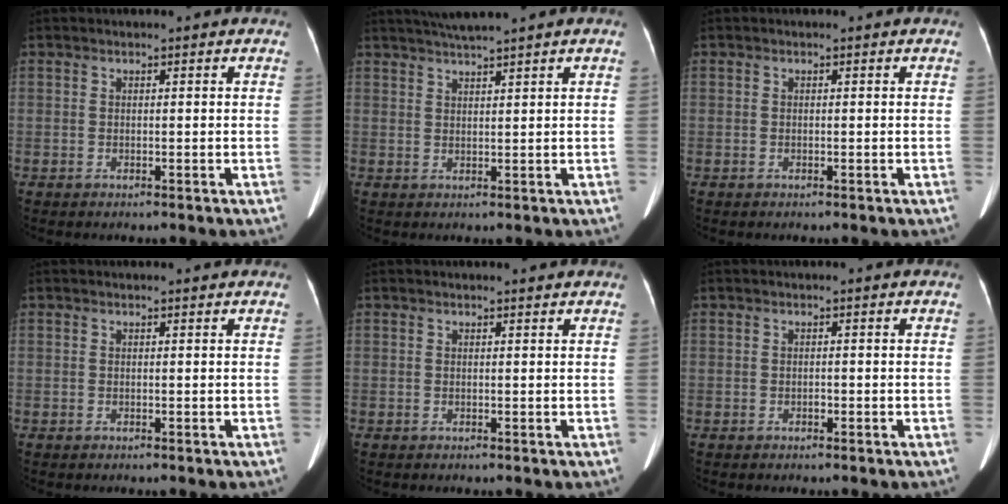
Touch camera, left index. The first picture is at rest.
{"total": 4.7, "force": [4.0, -1.3, 2.2], "torque": [-0.038, 0.012, 0.074]}
{"total": 0.0}
{"total": 1.2, "force": [1.2, -0.1, 0.4], "torque": [-0.010, 0.010, 0.017]}
{"total": 1.9, "force": [1.8, -0.1, 0.6], "torque": [-0.010, 0.006, 0.023]}
{"total": 0.0}